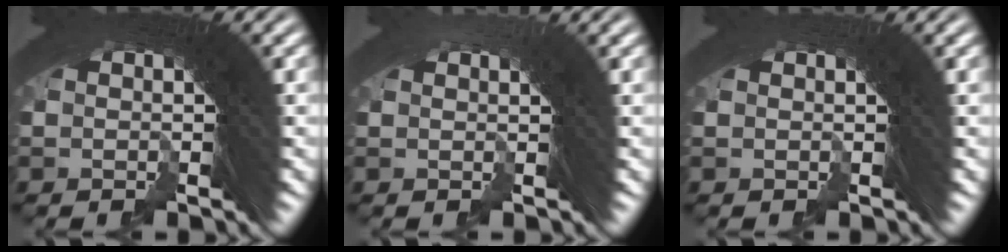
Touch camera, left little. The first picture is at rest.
{"total": 1.4, "force": [0.9, -1.0, 0.1], "torque": [0.008, 0.008, 0.015]}
{"total": 0.8, "force": [0.5, -0.6, -0.1], "torque": [0.004, 0.005, 0.009]}